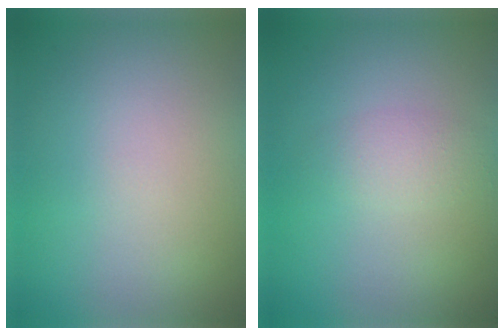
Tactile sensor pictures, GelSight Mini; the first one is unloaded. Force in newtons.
{"total": 1.7, "press": 1.7, "slide": 0.0}